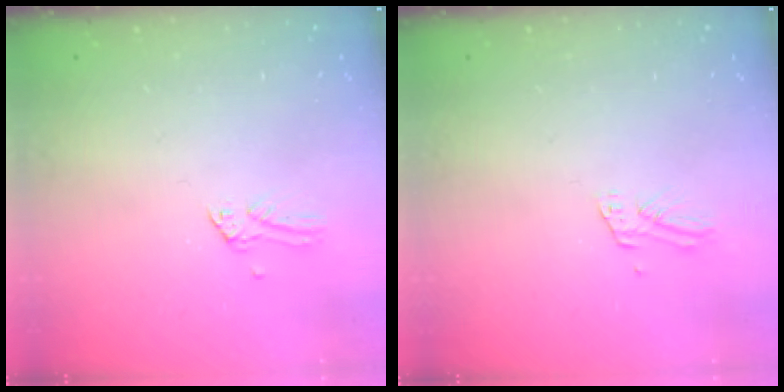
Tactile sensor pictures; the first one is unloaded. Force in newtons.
{"total": 2.7, "press": 2.7, "slide": 0.2}